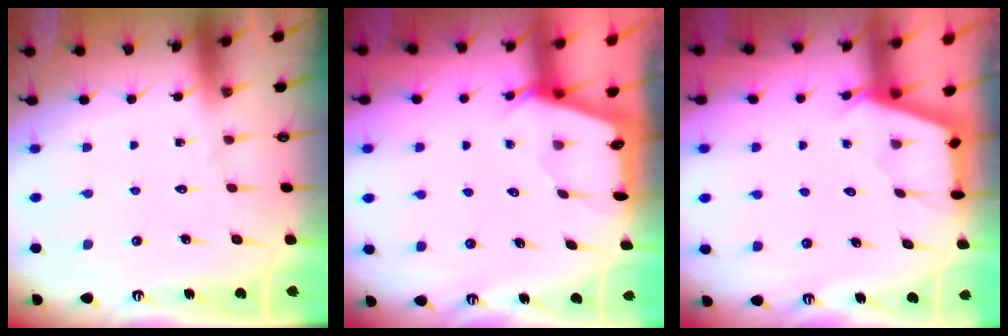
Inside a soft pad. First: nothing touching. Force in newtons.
{"total": 2.3, "press": 2.2, "slide": 0.3}
{"total": 2.9, "press": 2.9, "slide": 0.3}